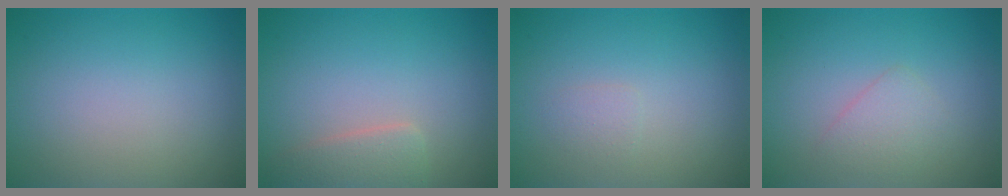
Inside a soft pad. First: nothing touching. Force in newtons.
{"total": 2.2, "press": 2.2, "slide": 0.1}
{"total": 0.9, "press": 0.9, "slide": 0.0}
{"total": 1.7, "press": 1.7, "slide": 0.0}